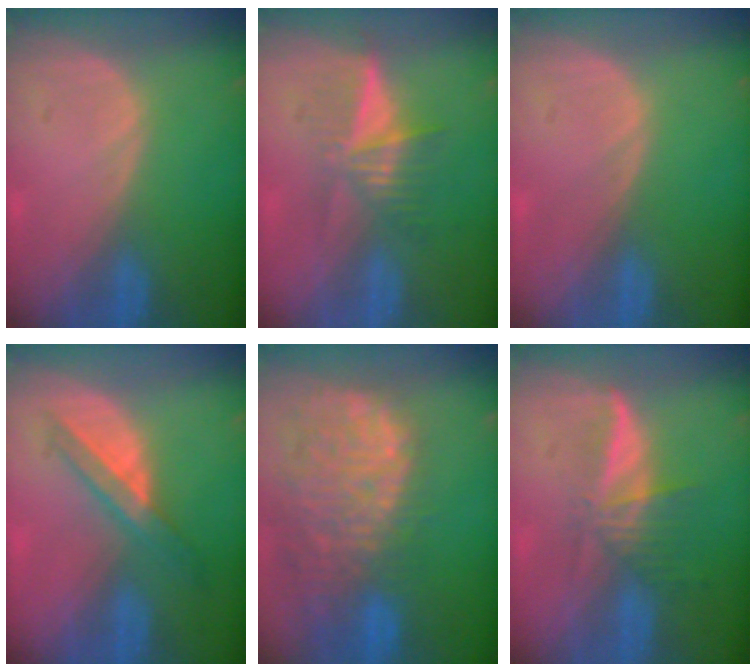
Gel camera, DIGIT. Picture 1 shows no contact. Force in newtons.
{"total": 6.4, "press": 5.5, "slide": 3.3}
{"total": 0.0}
{"total": 5.7, "press": 5.2, "slide": 2.4}
{"total": 14.3, "press": 11.8, "slide": 8.1}
{"total": 6.0, "press": 5.3, "slide": 2.8}